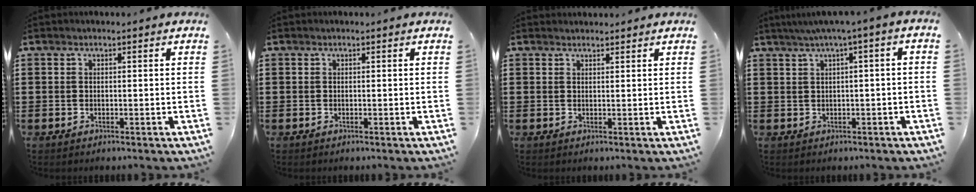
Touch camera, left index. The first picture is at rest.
{"total": 0.0}
{"total": 1.2, "force": [1.2, 0.1, 0.1], "torque": [-0.004, 0.000, 0.024]}
{"total": 2.4, "force": [-0.3, -0.1, 2.3], "torque": [-0.040, -0.002, -0.007]}